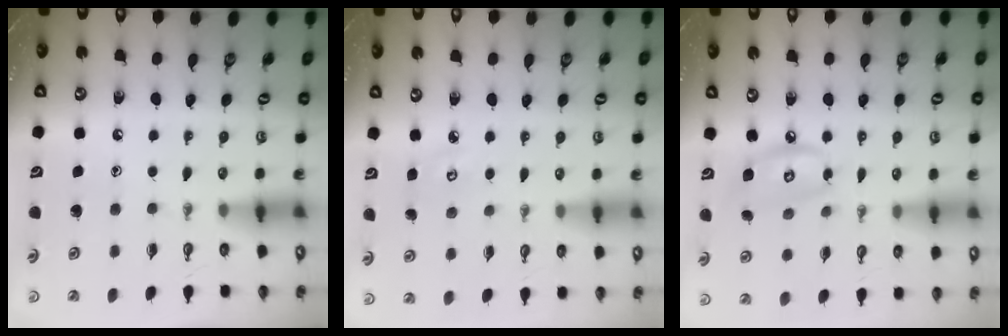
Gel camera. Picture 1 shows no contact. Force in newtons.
{"total": 4.4, "press": 4.4, "slide": 0.4}
{"total": 8.8, "press": 8.8, "slide": 0.8}